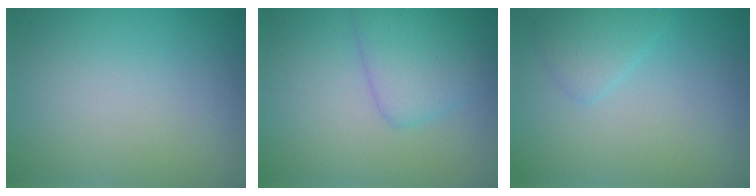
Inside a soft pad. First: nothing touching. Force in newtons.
{"total": 3.5, "press": 3.5, "slide": 0.1}
{"total": 1.7, "press": 1.7, "slide": 0.0}